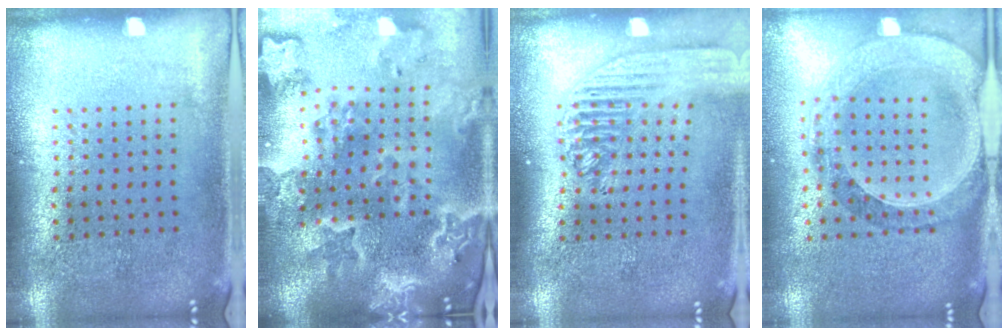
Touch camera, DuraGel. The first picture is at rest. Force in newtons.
{"total": 4.6, "press": 3.7, "slide": 2.7}
{"total": 2.1, "press": 1.8, "slide": 1.1}
{"total": 1.4, "press": 1.4, "slide": 0.3}